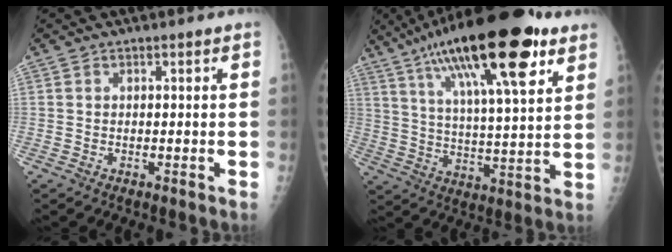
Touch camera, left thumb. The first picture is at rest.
{"total": 25.6, "force": [14.0, 6.7, 20.3], "torque": [-0.332, -0.022, 0.230]}